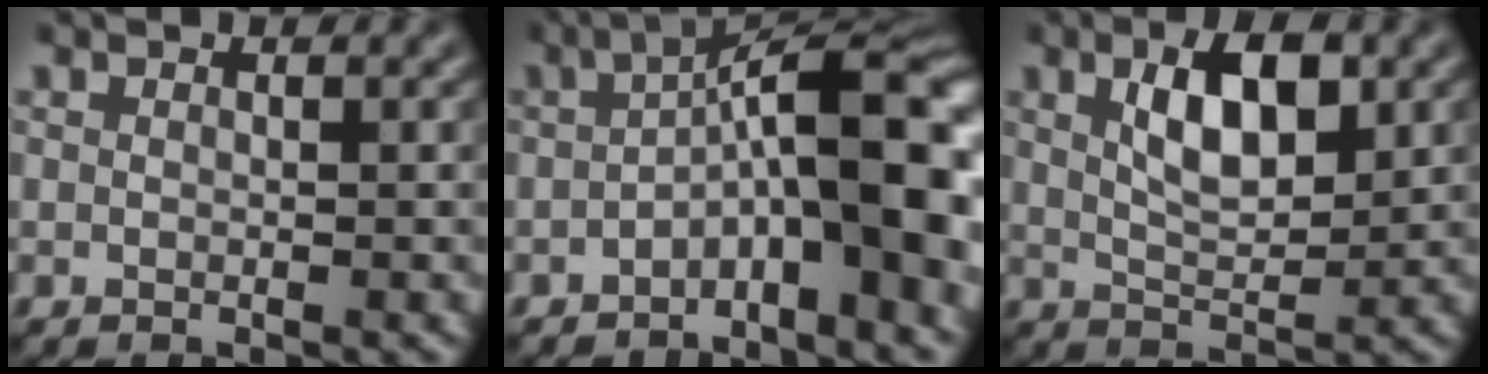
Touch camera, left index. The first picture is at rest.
{"total": 8.7, "force": [-1.3, 2.2, 8.3], "torque": [-0.123, 0.025, -0.033]}
{"total": 5.2, "force": [1.8, 2.2, 4.3], "torque": [-0.081, 0.006, 0.031]}